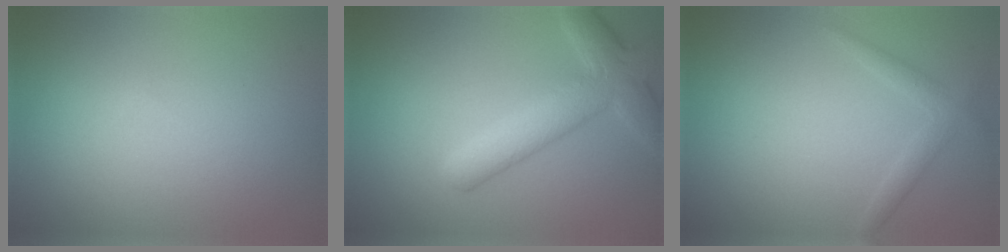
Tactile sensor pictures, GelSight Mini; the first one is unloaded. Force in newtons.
{"total": 5.1, "press": 5.1, "slide": 0.2}
{"total": 1.5, "press": 1.5, "slide": 0.1}